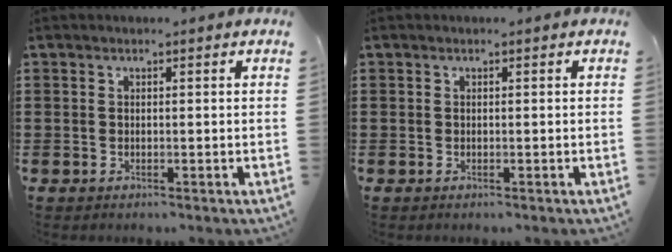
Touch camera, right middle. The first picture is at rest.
{"total": 0.0}